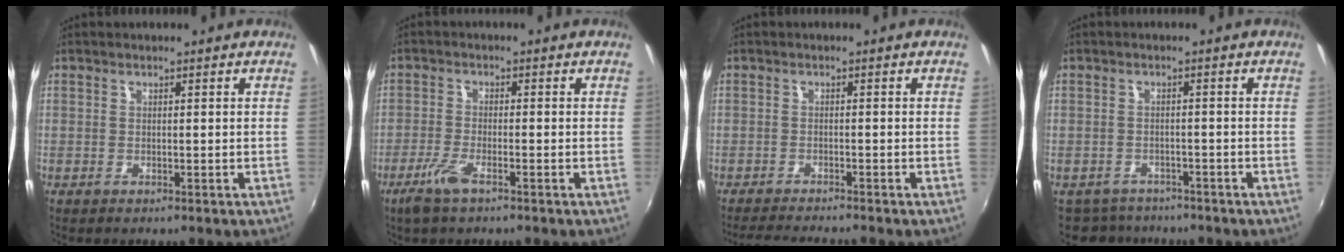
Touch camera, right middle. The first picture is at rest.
{"total": 4.9, "force": [-3.2, 0.9, 3.6], "torque": [-0.090, -0.011, -0.063]}
{"total": 5.9, "force": [-5.5, -0.5, 2.1], "torque": [-0.055, -0.013, -0.090]}
{"total": 5.8, "force": [-5.1, 2.8, 0.5], "torque": [-0.025, -0.004, -0.079]}